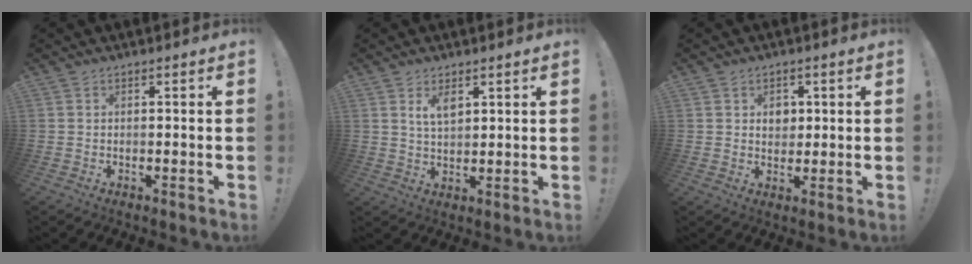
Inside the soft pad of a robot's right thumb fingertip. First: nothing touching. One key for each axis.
{"total": 5.0, "fx": 3.0, "fy": 2.7, "fz": 3.1, "tx": -0.047, "ty": -0.014, "tz": 0.050}
{"total": 4.2, "fx": 1.1, "fy": 3.8, "fz": 1.5, "tx": -0.011, "ty": -0.005, "tz": 0.016}